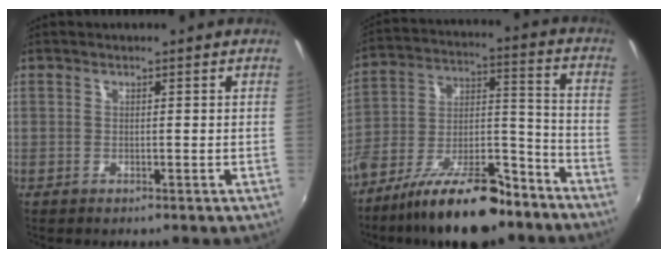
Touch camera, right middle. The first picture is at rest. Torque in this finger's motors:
{"motor_torque": [1.13, -1.01, 0.84, 0.21]}